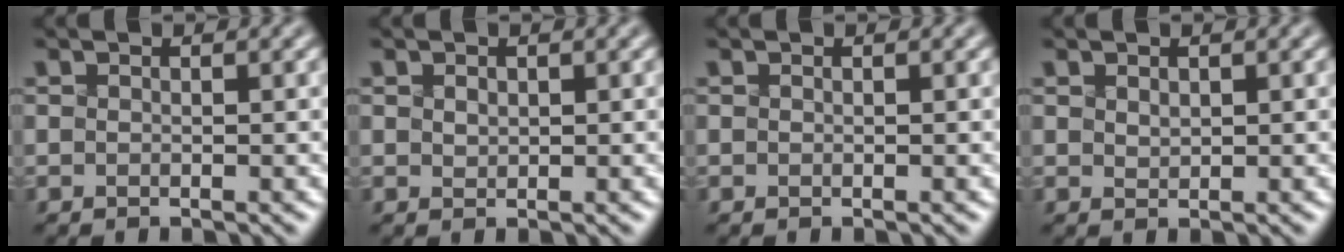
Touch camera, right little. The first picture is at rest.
{"total": 1.5, "force": [0.9, 1.0, 0.7], "torque": [-0.022, 0.006, 0.024]}
{"total": 0.0}
{"total": 1.1, "force": [0.8, 0.6, 0.5], "torque": [-0.019, 0.003, 0.025]}